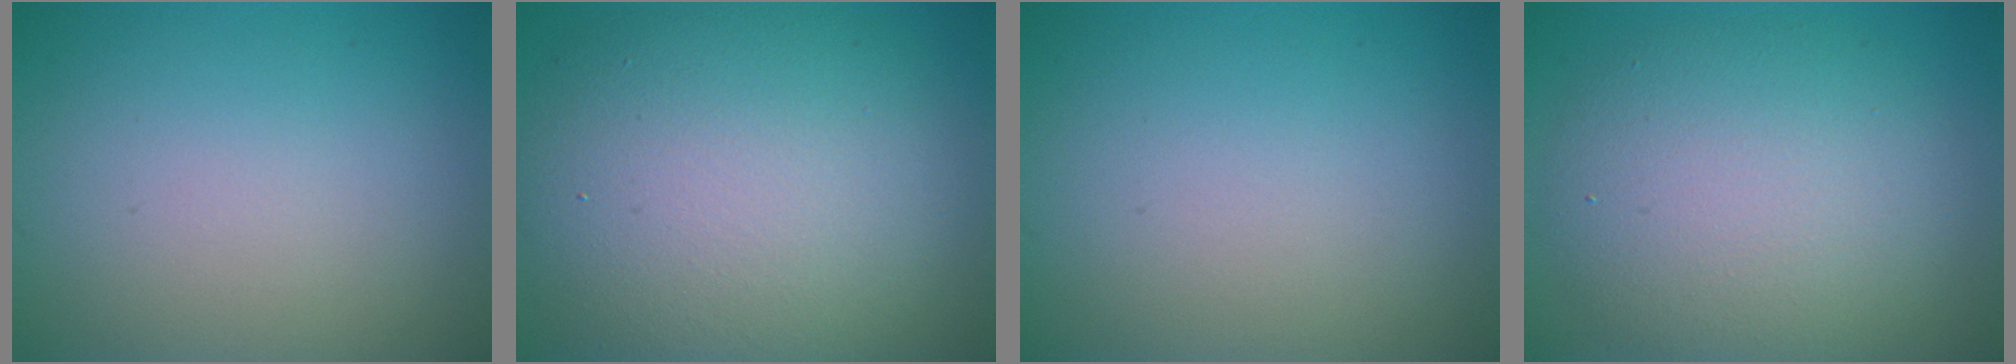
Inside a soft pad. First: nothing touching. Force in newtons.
{"total": 12.3, "press": 12.3, "slide": 0.8}
{"total": 0.0}
{"total": 7.8, "press": 7.8, "slide": 0.1}